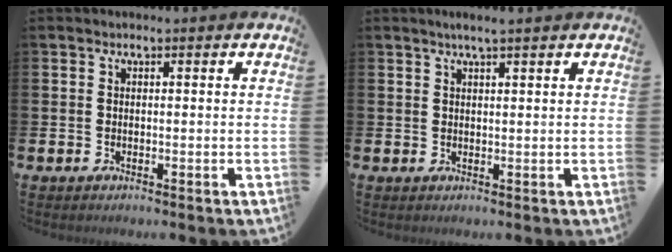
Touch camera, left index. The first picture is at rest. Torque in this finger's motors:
{"motor_torque": [0.44, -0.41, 0.22, 0.09]}